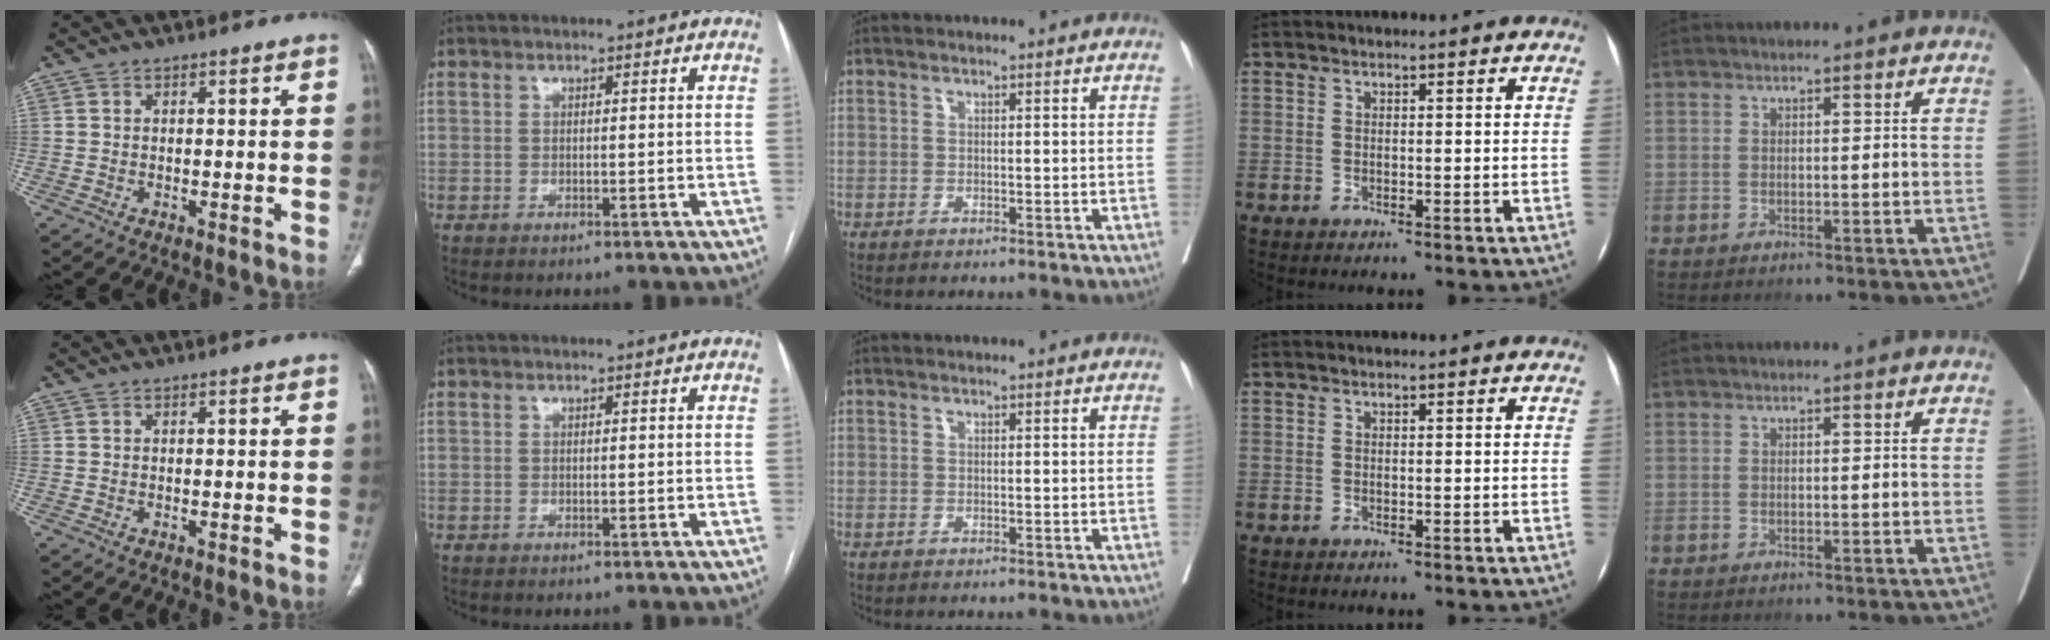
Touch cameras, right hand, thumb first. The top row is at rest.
{}